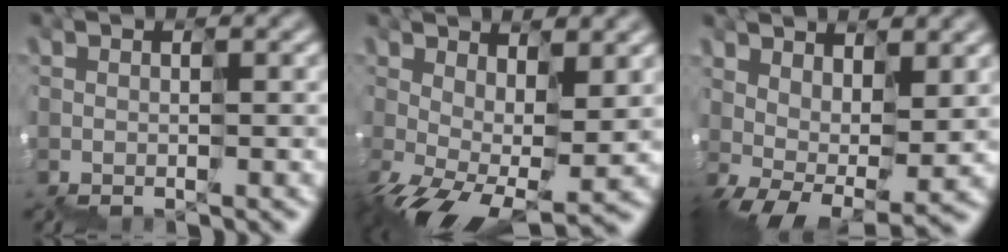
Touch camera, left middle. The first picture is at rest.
{"total": 6.3, "force": [-1.9, 3.3, 5.0], "torque": [-0.117, -0.028, -0.017]}
{"total": 5.4, "force": [0.6, 3.0, 4.4], "torque": [-0.099, -0.009, 0.026]}